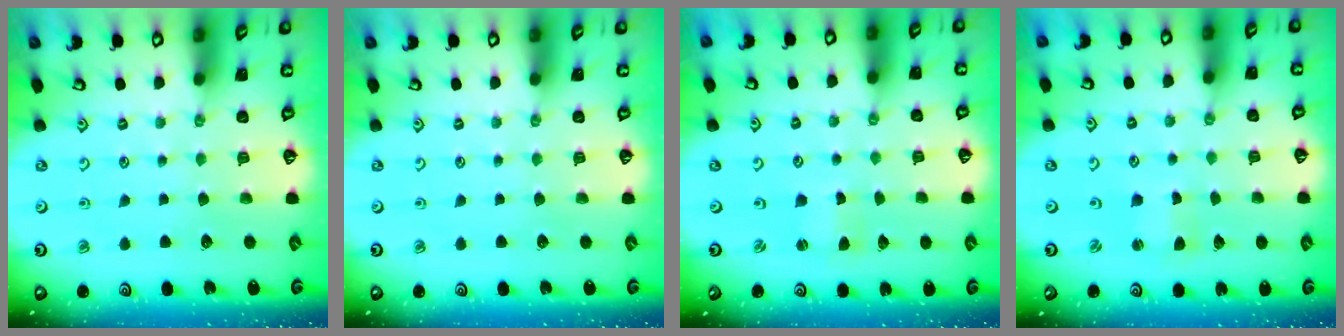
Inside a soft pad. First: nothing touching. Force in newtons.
{"total": 0.0}
{"total": 0.8, "press": 0.8, "slide": 0.2}
{"total": 1.2, "press": 1.1, "slide": 0.2}